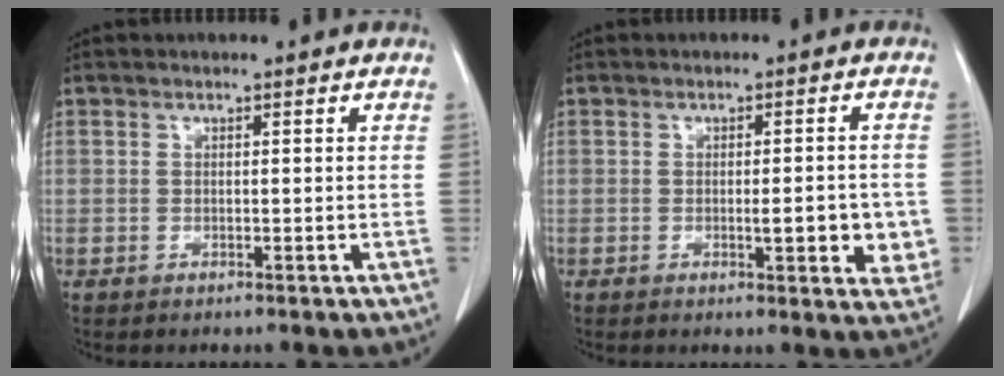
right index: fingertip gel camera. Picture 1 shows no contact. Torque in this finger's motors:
{"motor_torque": [0.55, -0.12, 0.12, 0.04]}